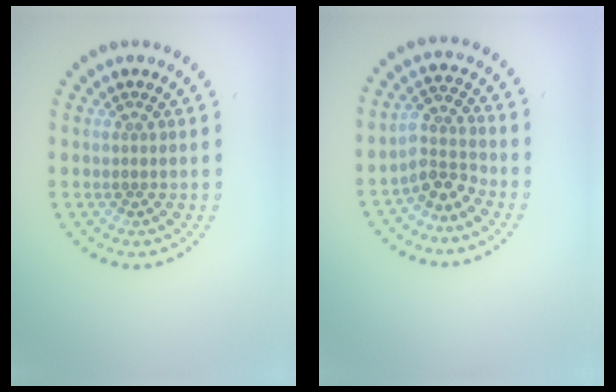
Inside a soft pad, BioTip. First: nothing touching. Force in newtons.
{"total": 2.9, "press": 2.1, "slide": 2.0}